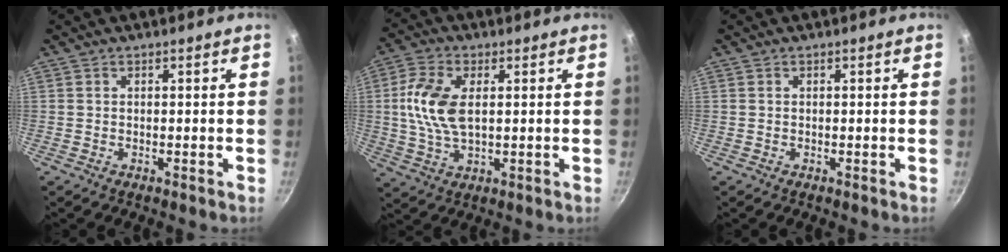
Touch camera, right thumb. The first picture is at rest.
{"total": 10.5, "force": [1.4, 5.7, 8.6], "torque": [-0.174, 0.007, 0.026]}
{"total": 0.0}